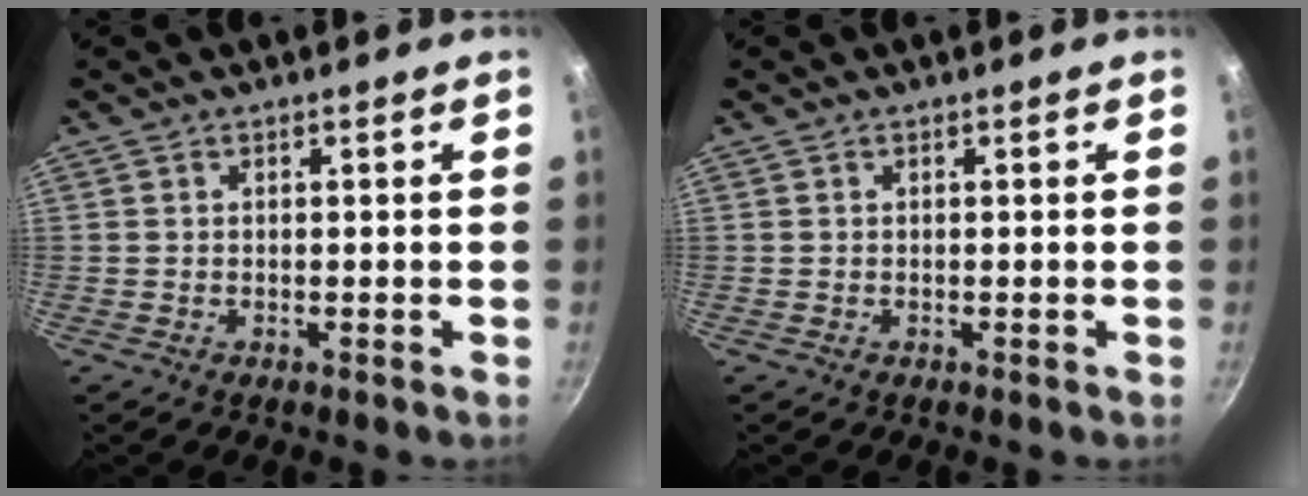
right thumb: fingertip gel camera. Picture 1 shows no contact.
{"total": 0.0}